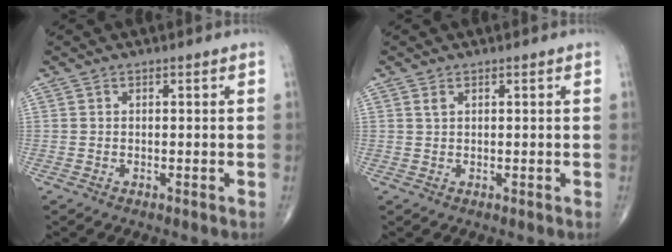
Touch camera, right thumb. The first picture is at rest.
{"total": 0.8, "force": [0.5, 0.4, 0.5], "torque": [-0.009, 0.003, 0.011]}